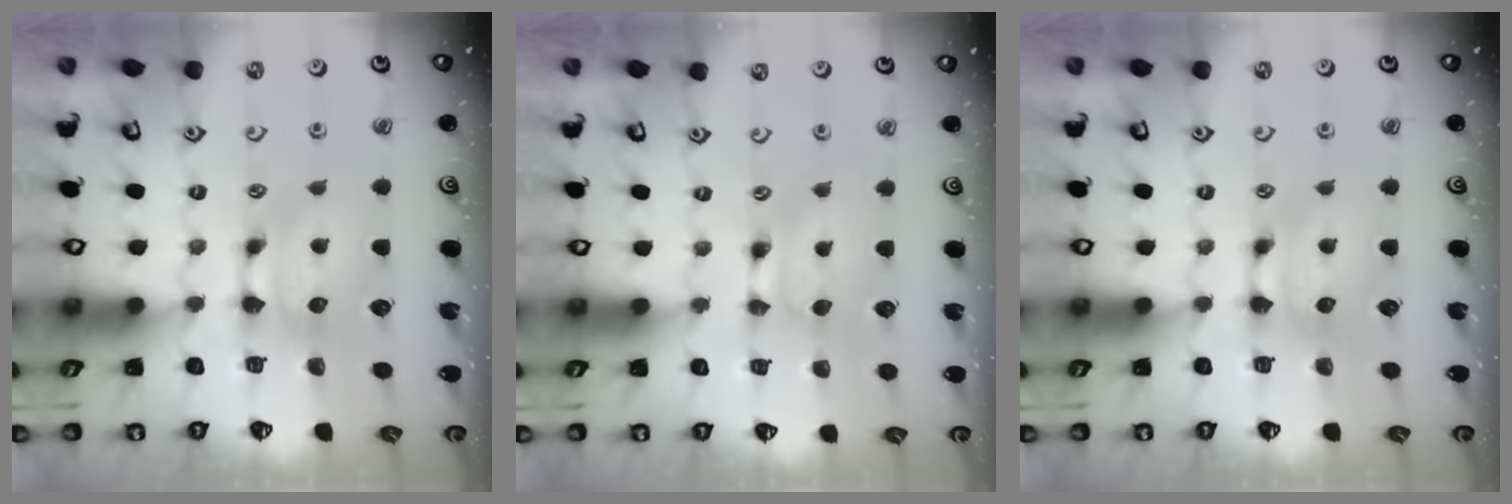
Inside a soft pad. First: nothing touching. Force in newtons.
{"total": 0.0}
{"total": 0.0}